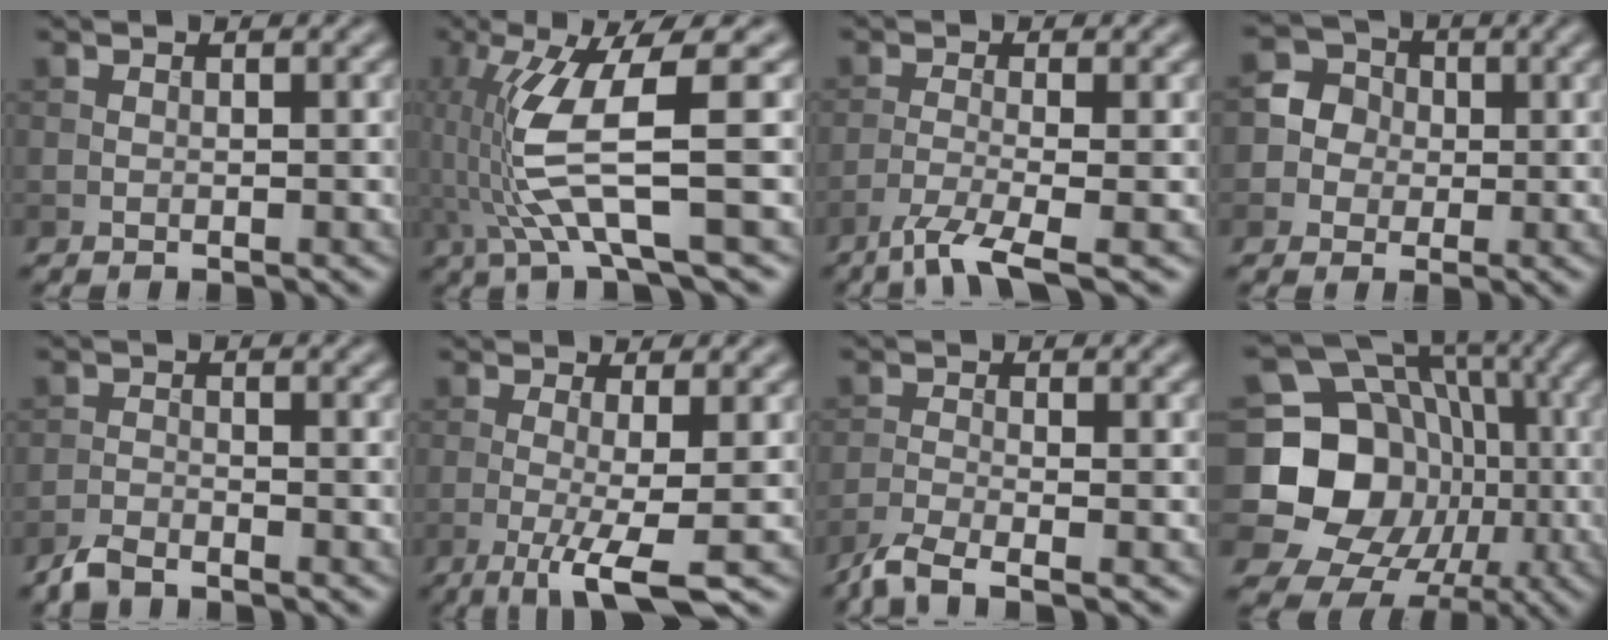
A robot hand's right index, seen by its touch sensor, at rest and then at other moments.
{"total": 7.6, "force": [-0.5, 1.3, 7.4], "torque": [-0.159, -0.001, -0.006]}
{"total": 3.9, "force": [-2.6, 0.5, 2.9], "torque": [-0.054, -0.002, -0.061]}
{"total": 3.8, "force": [0.0, 3.7, 1.0], "torque": [0.002, 0.019, -0.019]}
{"total": 2.1, "force": [-1.9, 0.5, 0.8], "torque": [-0.016, -0.001, -0.045]}
{"total": 5.3, "force": [-1.5, 1.0, 5.0], "torque": [-0.083, -0.006, -0.030]}
{"total": 3.4, "force": [-2.6, 0.6, 2.1], "torque": [-0.048, -0.009, -0.066]}
{"total": 16.1, "force": [-1.5, 14.3, 7.4], "torque": [-0.124, -0.023, -0.041]}